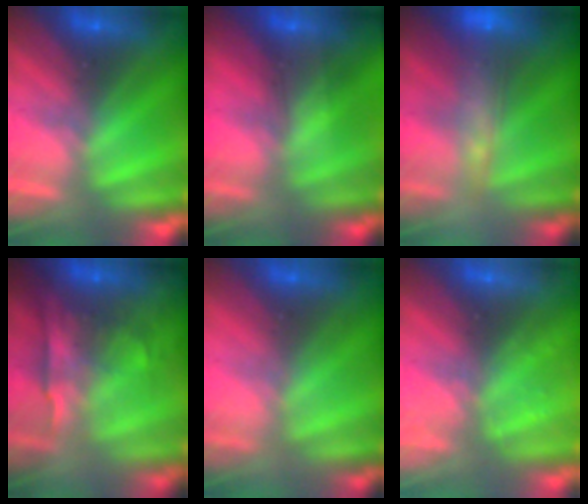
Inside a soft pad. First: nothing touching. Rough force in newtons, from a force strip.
{"total": 4.5}
{"total": 9.8}
{"total": 7.6}
{"total": 2.4}
{"total": 2.3}